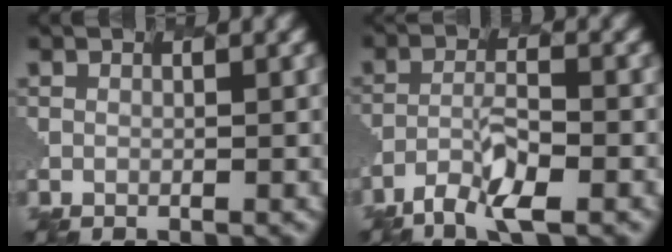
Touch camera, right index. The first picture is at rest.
{"total": 4.6, "force": [-3.6, 0.6, 2.8], "torque": [-0.065, 0.001, -0.067]}